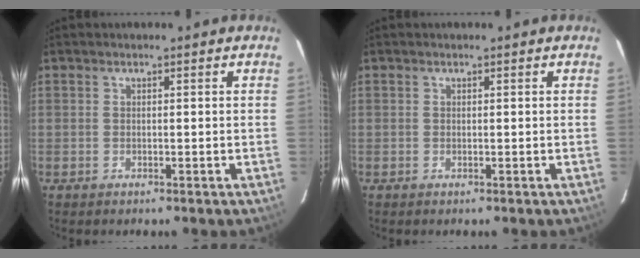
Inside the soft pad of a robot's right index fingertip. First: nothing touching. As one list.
[{"total": 0.0}]